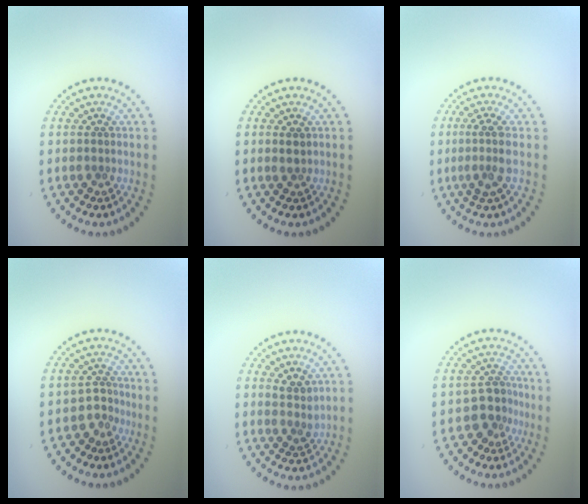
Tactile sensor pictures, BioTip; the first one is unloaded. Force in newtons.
{"total": 1.0, "press": 0.8, "slide": 0.5}
{"total": 2.5, "press": 2.0, "slide": 1.5}
{"total": 1.8, "press": 1.2, "slide": 1.3}
{"total": 1.9, "press": 1.5, "slide": 1.1}
{"total": 2.8, "press": 2.2, "slide": 1.7}